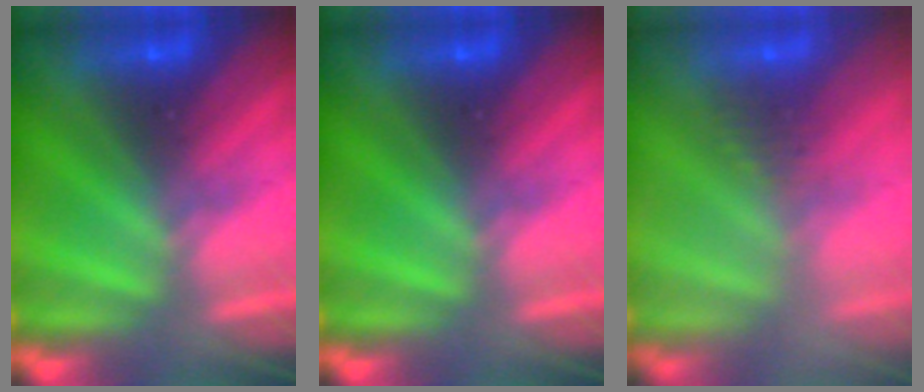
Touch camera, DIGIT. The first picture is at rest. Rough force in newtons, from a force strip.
{"total": 0.0}
{"total": 2.6}